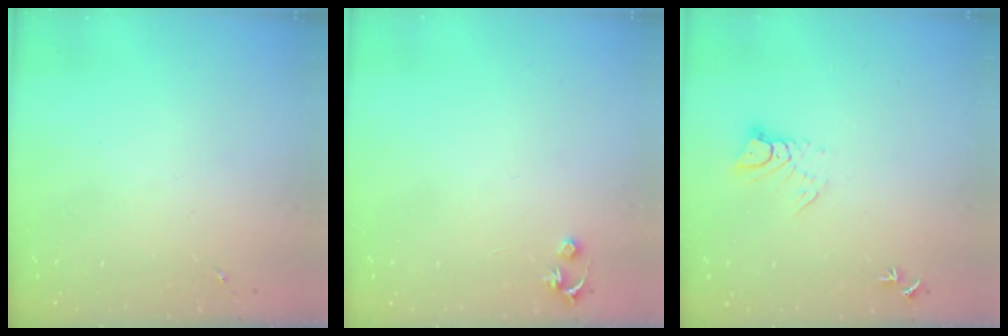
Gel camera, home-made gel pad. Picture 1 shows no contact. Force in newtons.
{"total": 3.5, "press": 3.5, "slide": 0.3}
{"total": 5.5, "press": 5.5, "slide": 0.4}